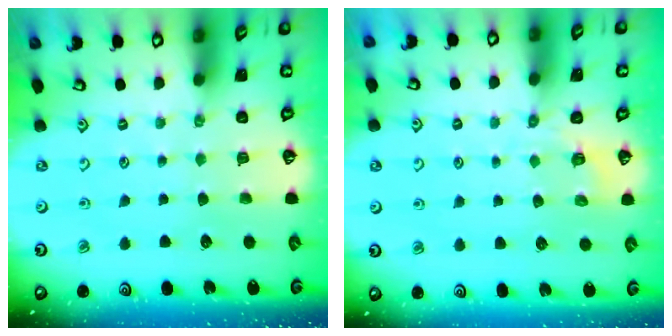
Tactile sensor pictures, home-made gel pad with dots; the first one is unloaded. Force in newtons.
{"total": 2.3, "press": 1.5, "slide": 1.7}